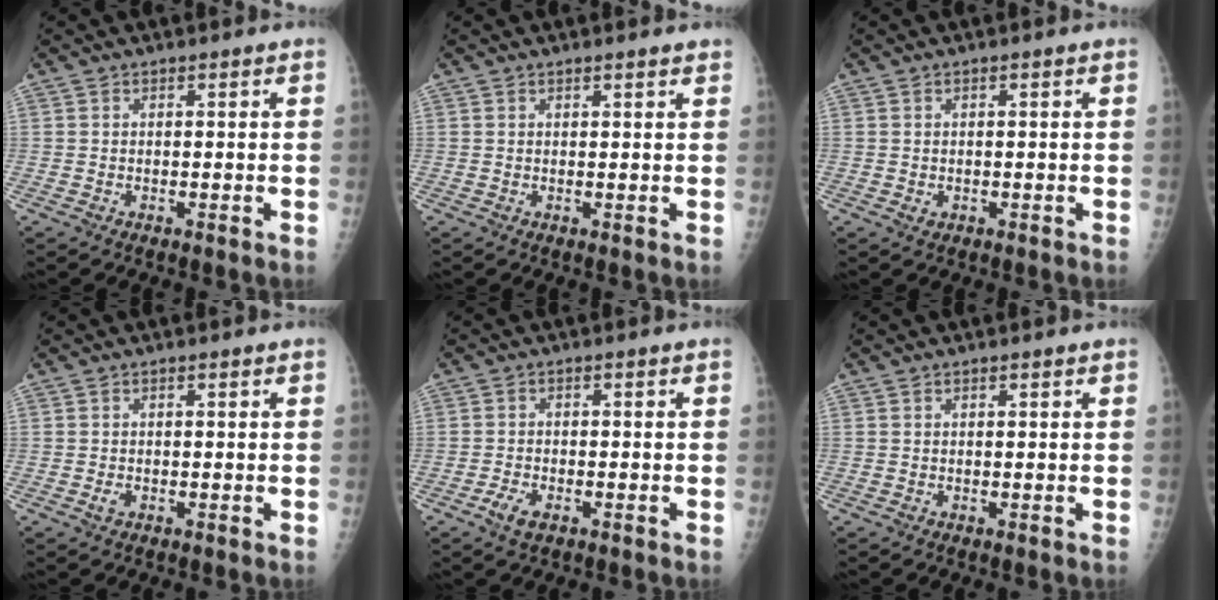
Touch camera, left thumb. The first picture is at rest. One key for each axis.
{"total": 1.6, "fx": 1.4, "fy": 0.2, "fz": 0.9, "tx": -0.006, "ty": 0.000, "tz": 0.017}
{"total": 1.0, "fx": 0.0, "fy": 0.7, "fz": 0.7, "tx": -0.005, "ty": -0.001, "tz": 0.002}
{"total": 1.3, "fx": -0.1, "fy": 0.8, "fz": 1.1, "tx": -0.017, "ty": -0.001, "tz": -0.003}
{"total": 3.1, "fx": -1.7, "fy": 1.5, "fz": 2.2, "tx": -0.046, "ty": 0.006, "tz": -0.033}
{"total": 0.6, "fx": 0.3, "fy": 0.2, "fz": 0.5, "tx": -0.008, "ty": 0.000, "tz": 0.005}